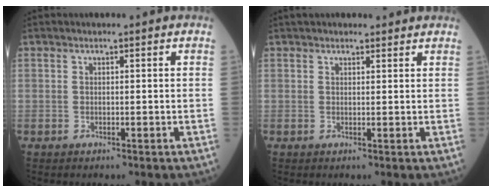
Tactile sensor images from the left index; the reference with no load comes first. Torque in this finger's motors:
{"motor_torque": [-0.10, -0.75, 0.22, 0.07]}